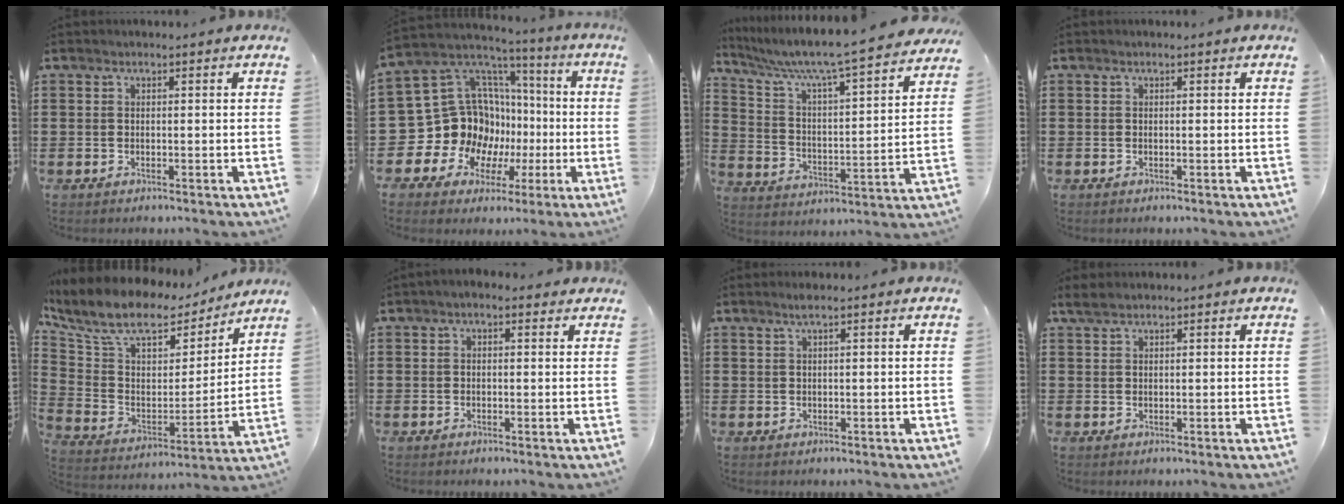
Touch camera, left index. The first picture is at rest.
{"total": 16.3, "force": [-1.7, 14.9, 6.4], "torque": [-0.166, -0.036, 0.002]}
{"total": 6.7, "force": [6.0, -0.2, 3.1], "torque": [-0.088, -0.050, 0.092]}
{"total": 0.0}
{"total": 10.9, "force": [8.5, 4.1, 5.4], "torque": [-0.146, -0.049, 0.149]}
{"total": 1.2, "force": [0.0, 0.8, 0.9], "torque": [-0.018, 0.006, -0.001]}
{"total": 1.4, "force": [0.7, 0.0, 1.2], "torque": [-0.024, 0.001, 0.013]}
{"total": 1.8, "force": [1.3, 0.6, 1.0], "torque": [-0.023, 0.004, 0.025]}